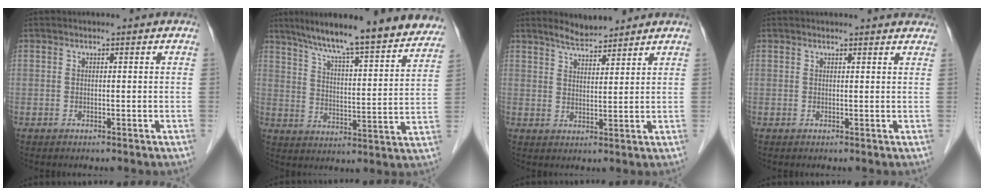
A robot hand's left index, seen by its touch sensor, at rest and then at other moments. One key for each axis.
{"total": 22.6, "fx": 19.7, "fy": 2.2, "fz": 10.8, "tx": -0.161, "ty": -0.011, "tz": 0.265}
{"total": 4.5, "fx": 4.2, "fy": 0.9, "fz": 1.3, "tx": -0.031, "ty": 0.008, "tz": 0.078}
{"total": 5.4, "fx": 5.2, "fy": 0.9, "fz": 1.1, "tx": -0.005, "ty": 0.011, "tz": 0.044}